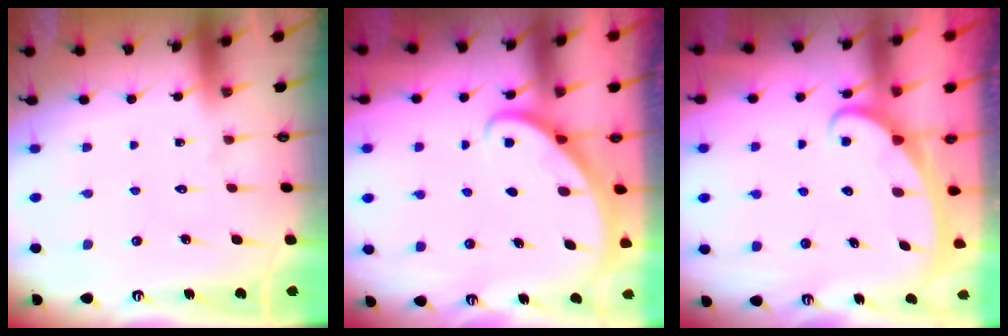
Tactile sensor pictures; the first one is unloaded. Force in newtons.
{"total": 2.8, "press": 2.8, "slide": 0.2}
{"total": 2.4, "press": 2.4, "slide": 0.3}